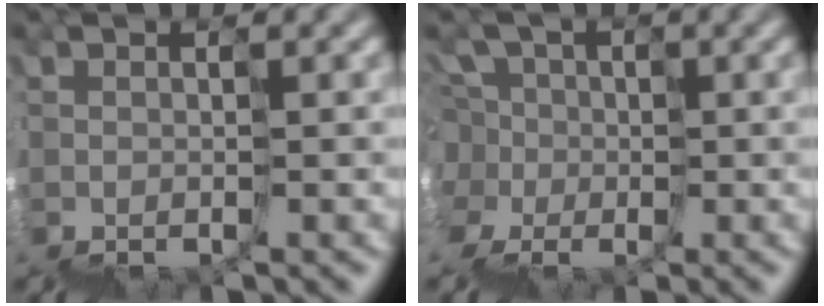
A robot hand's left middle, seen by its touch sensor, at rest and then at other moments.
{"total": 2.8, "force": [0.1, 2.7, -0.9], "torque": [0.026, 0.031, -0.007]}